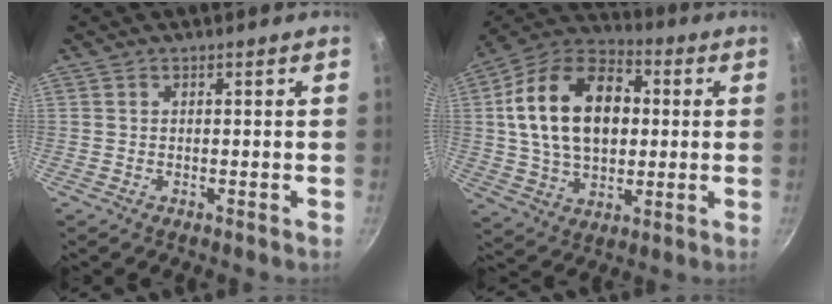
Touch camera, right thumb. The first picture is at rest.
{"total": 21.3, "force": [2.8, 14.2, 15.7], "torque": [-0.245, 0.021, 0.040]}